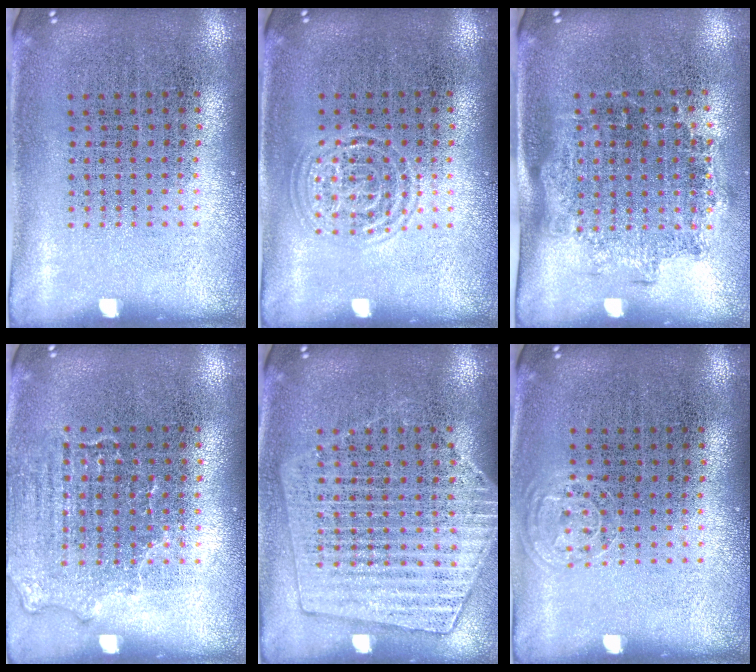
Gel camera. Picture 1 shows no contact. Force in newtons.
{"total": 1.3, "press": 1.3, "slide": 0.1}
{"total": 1.4, "press": 1.1, "slide": 0.8}
{"total": 1.4, "press": 1.2, "slide": 0.6}
{"total": 1.4, "press": 1.3, "slide": 0.5}
{"total": 0.7, "press": 0.6, "slide": 0.3}